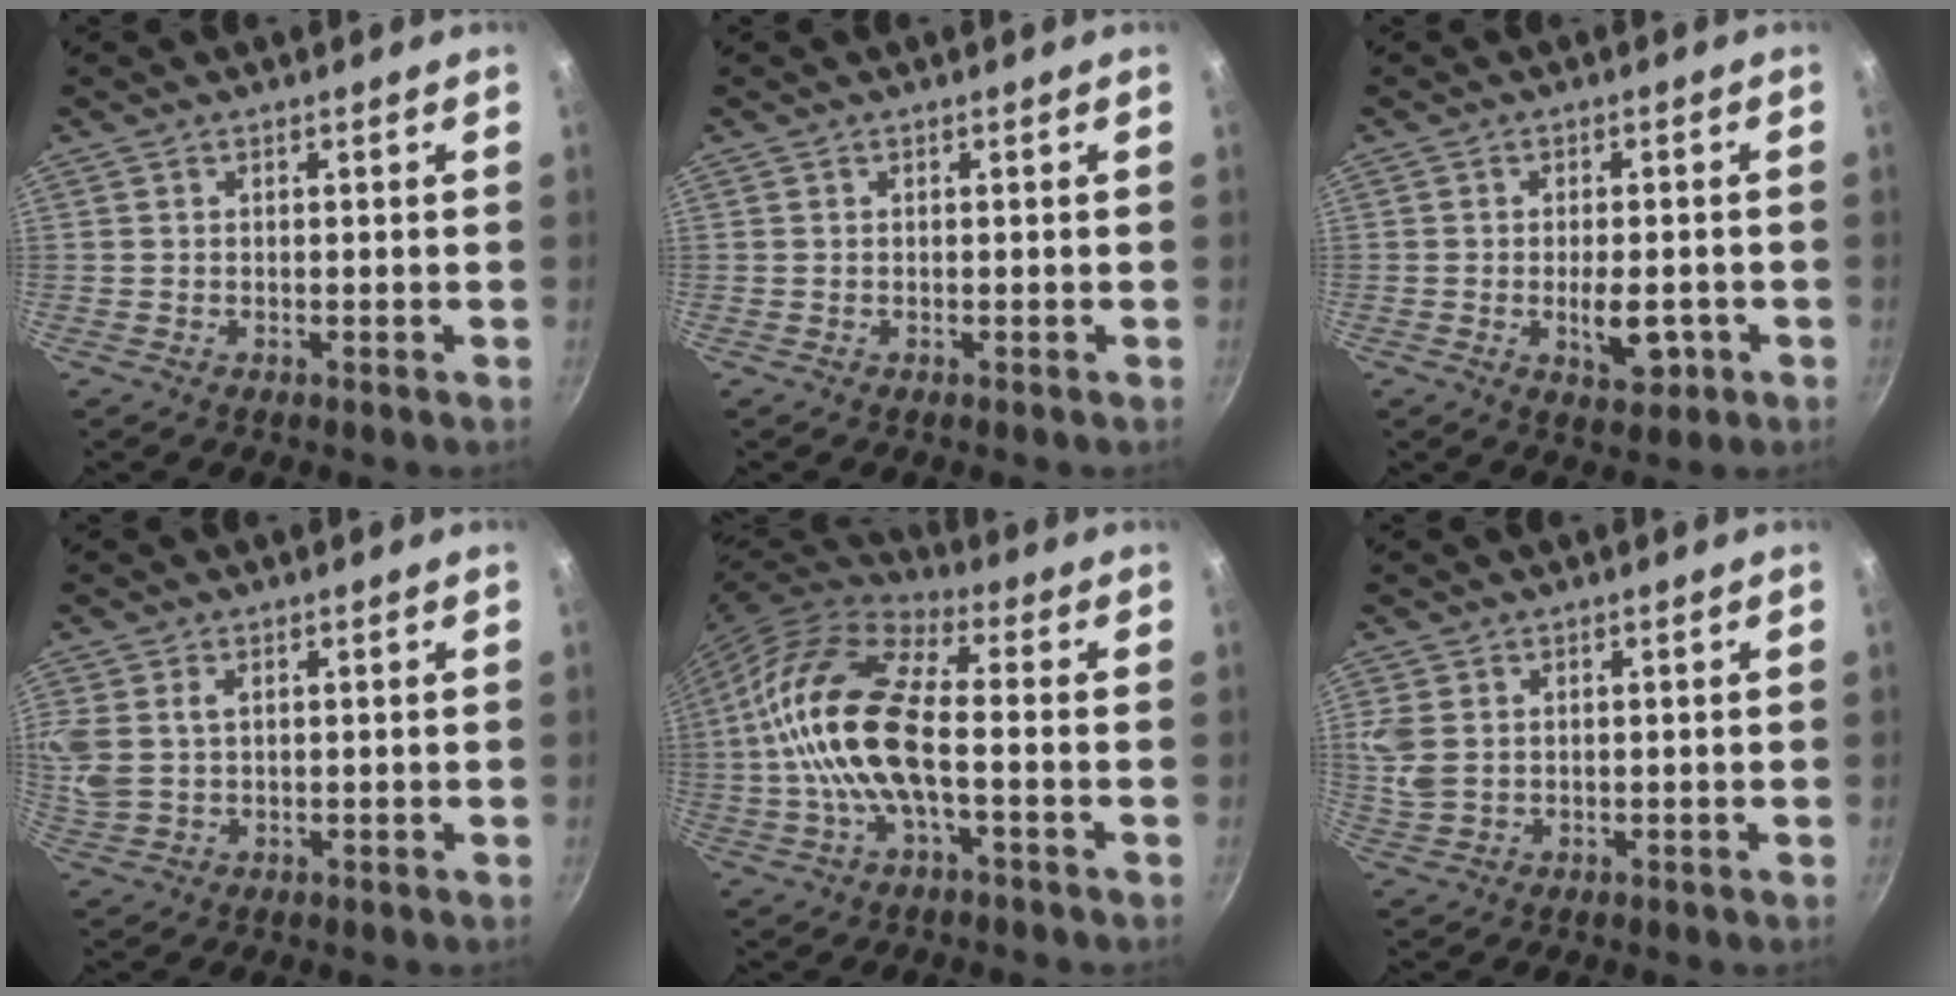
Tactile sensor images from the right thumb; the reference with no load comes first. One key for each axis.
{"total": 0.0}
{"total": 5.8, "fx": -1.6, "fy": 2.8, "fz": 4.8, "tx": -0.065, "ty": 0.002, "tz": -0.017}
{"total": 7.1, "fx": 1.4, "fy": 4.8, "fz": 5.1, "tx": -0.136, "ty": 0.008, "tz": 0.039}
{"total": 18.0, "fx": -1.5, "fy": 7.3, "fz": 16.4, "tx": -0.345, "ty": 0.035, "tz": -0.032}
{"total": 4.6, "fx": 0.8, "fy": 3.2, "fz": 3.2, "tx": -0.083, "ty": 0.001, "tz": 0.021}